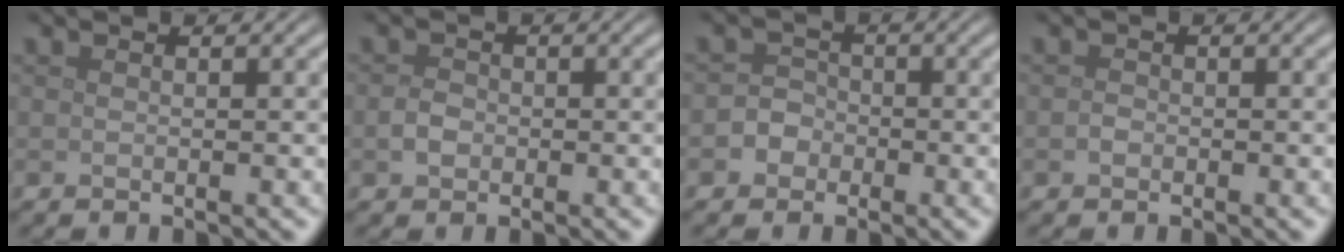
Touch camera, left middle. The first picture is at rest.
{"total": 1.5, "force": [-0.4, 1.2, 0.7], "torque": [-0.013, 0.002, -0.014]}
{"total": 2.4, "force": [-0.8, 2.2, 0.6], "torque": [0.012, 0.006, -0.027]}
{"total": 0.7, "force": [-0.3, 0.6, 0.3], "torque": [-0.006, -0.001, -0.009]}